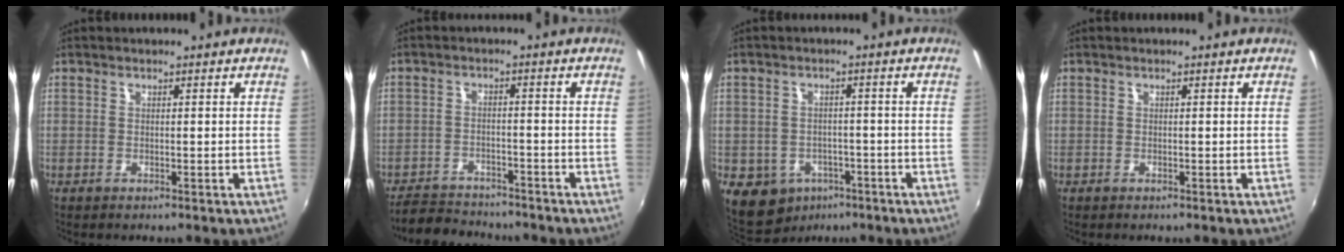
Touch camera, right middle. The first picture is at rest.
{"total": 8.7, "force": [-7.9, 2.8, 2.3], "torque": [-0.074, 0.000, -0.124]}
{"total": 8.8, "force": [-4.4, 7.1, 3.1], "torque": [-0.083, -0.001, -0.049]}
{"total": 0.0}